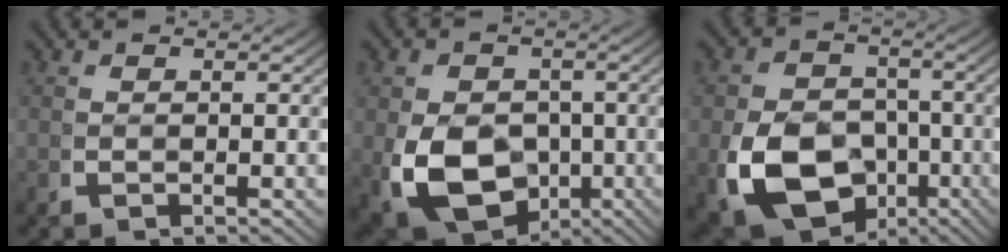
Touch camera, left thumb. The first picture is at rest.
{"total": 11.2, "force": [-2.9, 8.7, 6.4], "torque": [-0.143, -0.061, -0.019]}
{"total": 13.0, "force": [-4.7, 10.3, 6.4], "torque": [-0.147, -0.068, -0.052]}